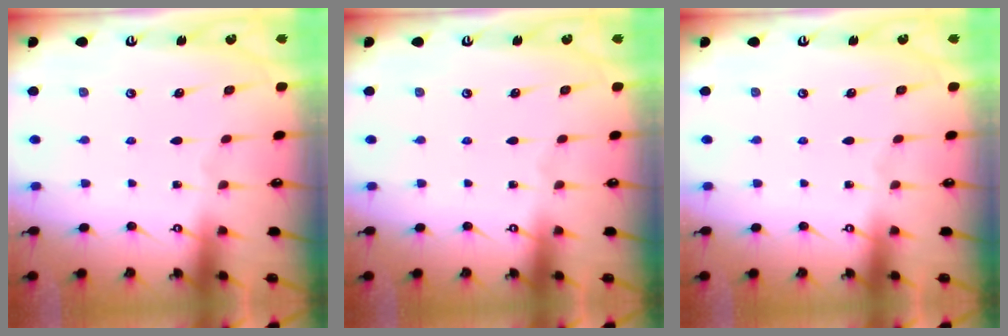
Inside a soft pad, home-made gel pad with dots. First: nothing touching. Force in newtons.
{"total": 0.0}
{"total": 0.0}